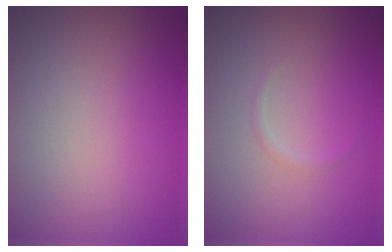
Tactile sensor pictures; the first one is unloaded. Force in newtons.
{"total": 0.6, "press": 0.6, "slide": 0.1}